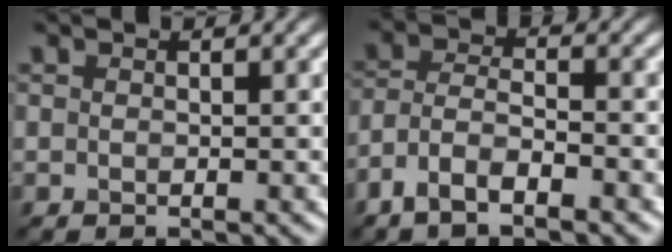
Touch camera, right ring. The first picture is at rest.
{"total": 4.6, "force": [-3.2, 1.4, 2.9], "torque": [-0.059, -0.001, -0.067]}